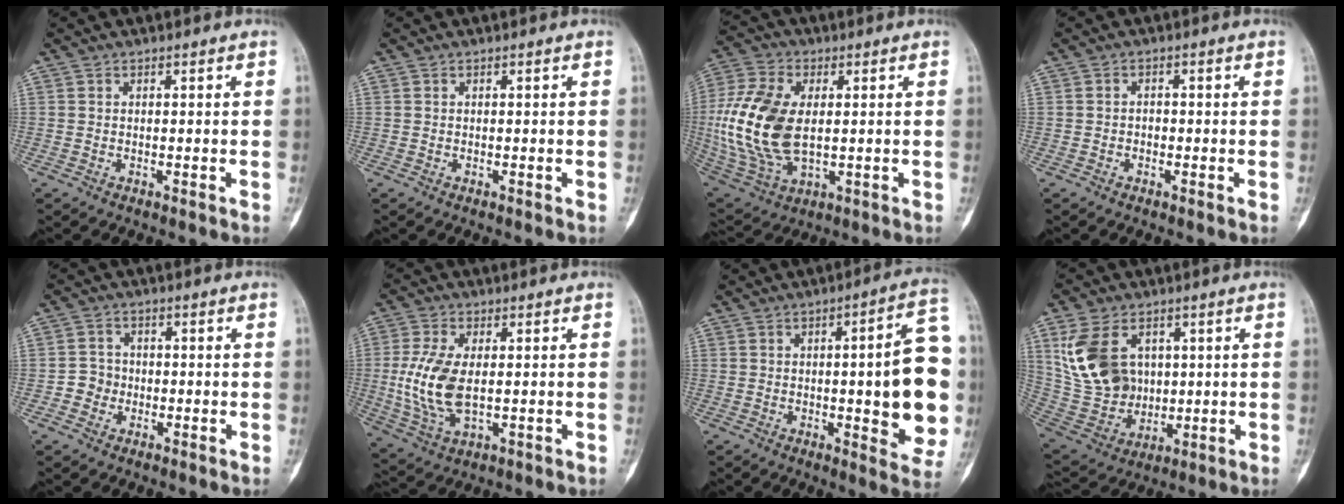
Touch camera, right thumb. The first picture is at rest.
{"total": 0.0}
{"total": 18.6, "force": [0.5, 10.8, 15.1], "torque": [-0.333, -0.007, 0.019]}
{"total": 1.2, "force": [-0.6, 0.9, 0.4], "torque": [0.008, 0.006, -0.014]}
{"total": 3.4, "force": [-1.0, 3.2, 0.7], "torque": [0.009, 0.011, -0.026]}
{"total": 11.0, "force": [0.0, 5.8, 9.4], "torque": [-0.209, -0.008, 0.006]}
{"total": 19.4, "force": [-0.9, 5.6, 18.6], "torque": [-0.204, 0.009, -0.014]}
{"total": 14.9, "force": [4.4, 10.9, 9.1], "torque": [-0.156, -0.011, 0.103]}